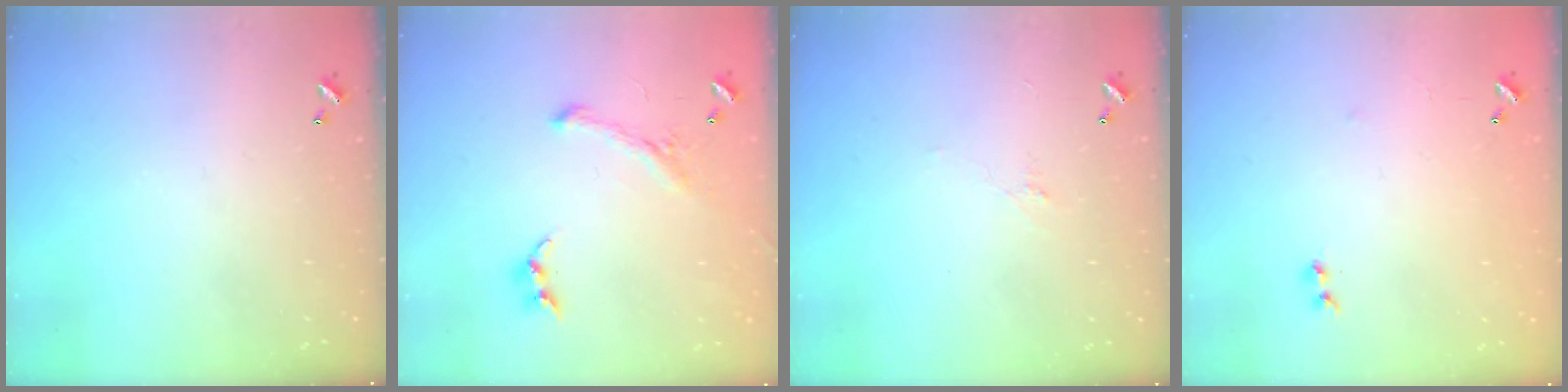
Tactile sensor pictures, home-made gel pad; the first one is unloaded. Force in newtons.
{"total": 1.1, "press": 0.0, "slide": 1.1}
{"total": 0.5, "press": 0.0, "slide": 0.5}
{"total": 6.1, "press": 6.1, "slide": 0.7}